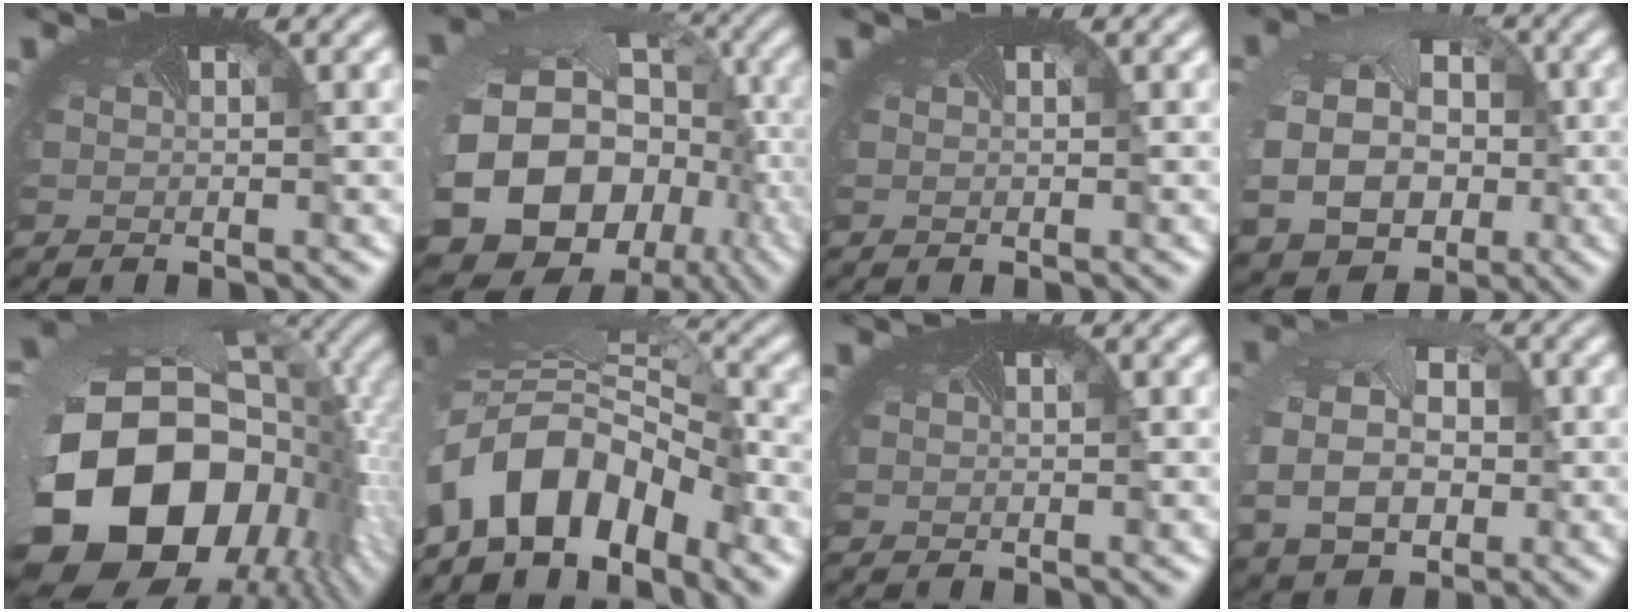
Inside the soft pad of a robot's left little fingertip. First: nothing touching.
{"total": 22.9, "force": [-8.2, 18.6, 10.5], "torque": [-0.207, -0.074, -0.144]}
{"total": 0.0}
{"total": 11.4, "force": [-1.2, 9.7, 5.8], "torque": [-0.116, -0.034, -0.024]}
{"total": 20.5, "force": [-5.9, 14.5, 13.1], "torque": [-0.311, -0.104, -0.063]}
{"total": 9.5, "force": [-5.2, 5.7, 5.6], "torque": [-0.117, -0.009, -0.091]}
{"total": 0.0}
{"total": 8.2, "force": [-0.1, 6.2, 5.3], "torque": [-0.116, -0.017, 0.016]}